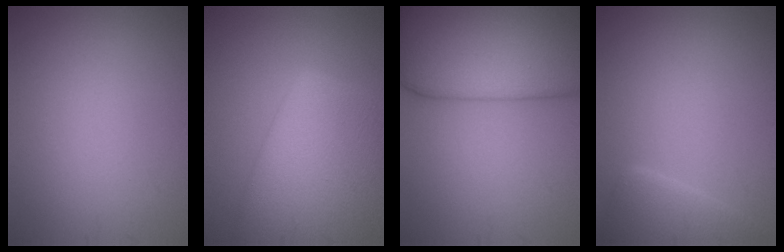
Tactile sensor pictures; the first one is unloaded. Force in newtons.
{"total": 10.9, "press": 10.9, "slide": 0.7}
{"total": 11.6, "press": 11.6, "slide": 0.6}
{"total": 2.6, "press": 2.6, "slide": 0.3}